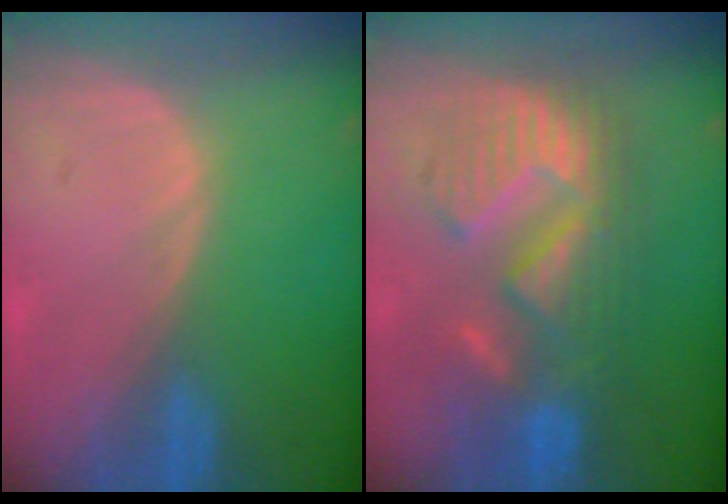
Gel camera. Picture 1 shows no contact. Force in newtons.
{"total": 10.4, "press": 10.4, "slide": 0.7}